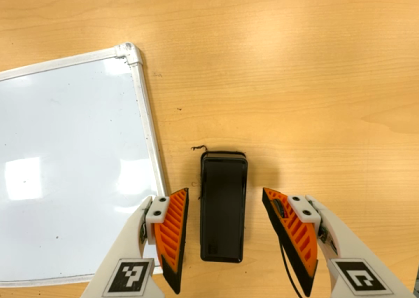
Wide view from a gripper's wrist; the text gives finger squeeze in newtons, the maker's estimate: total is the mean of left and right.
{"total": 0.0}